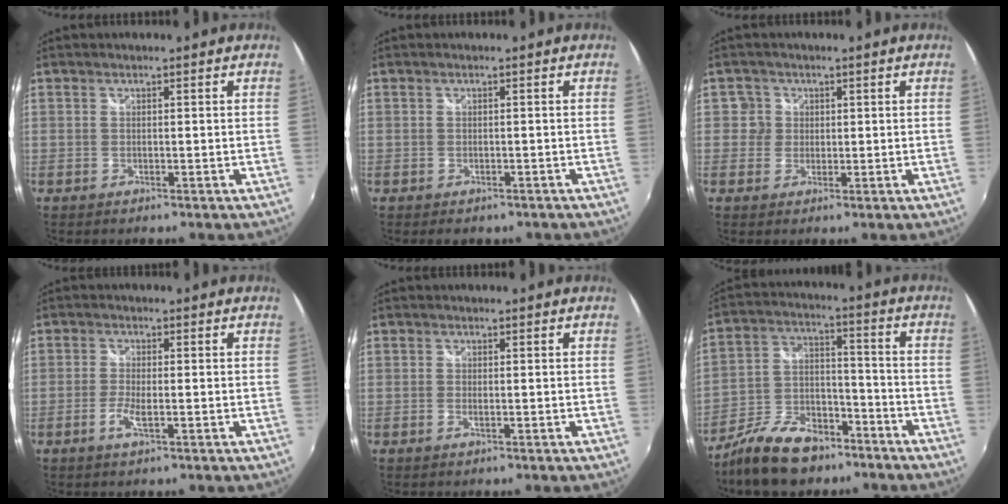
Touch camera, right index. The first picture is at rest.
{"total": 2.2, "force": [-1.4, 1.5, 0.7], "torque": [-0.016, -0.009, -0.015]}
{"total": 2.7, "force": [0.2, 2.7, -0.1], "torque": [0.012, 0.013, 0.000]}
{"total": 3.3, "force": [-1.3, 0.6, 3.0], "torque": [-0.069, -0.003, -0.027]}
{"total": 1.0, "force": [-0.3, 0.1, 1.0], "torque": [-0.021, 0.000, -0.007]}
{"total": 15.1, "force": [-10.9, 7.2, 7.5], "torque": [-0.166, 0.004, -0.186]}